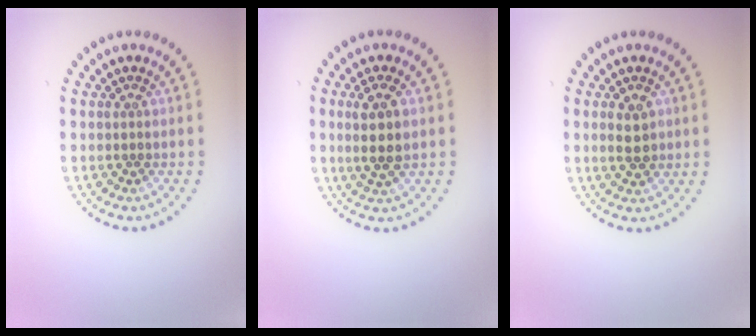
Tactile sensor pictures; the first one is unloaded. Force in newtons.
{"total": 3.0, "press": 2.8, "slide": 1.1}
{"total": 2.5, "press": 2.5, "slide": 0.1}